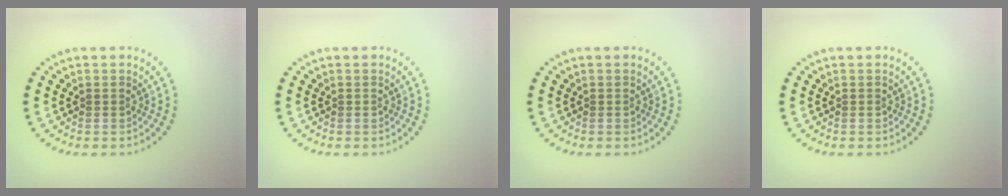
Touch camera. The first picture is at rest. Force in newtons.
{"total": 0.0}
{"total": 0.0}
{"total": 0.0}